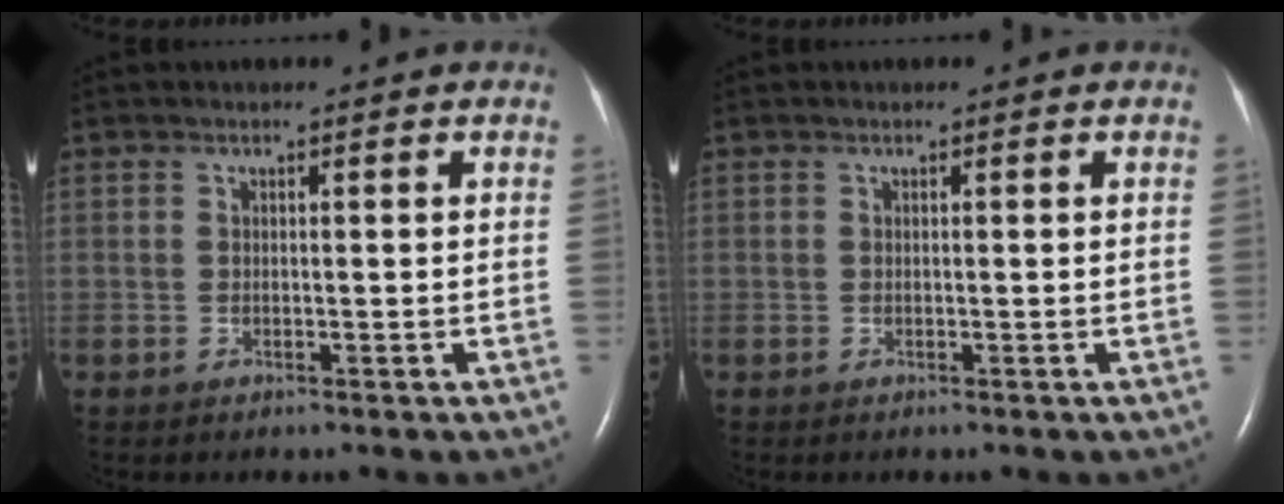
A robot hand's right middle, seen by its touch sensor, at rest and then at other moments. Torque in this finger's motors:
{"motor_torque": [-0.15, -0.01, -0.05, -0.01]}